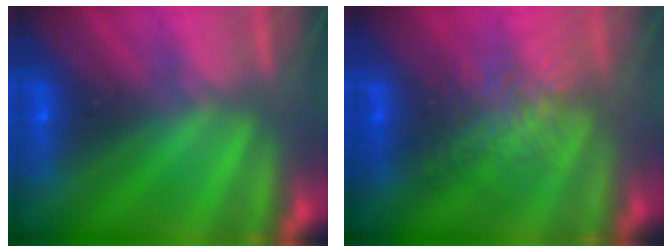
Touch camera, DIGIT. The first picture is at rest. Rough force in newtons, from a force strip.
{"total": 2.7}